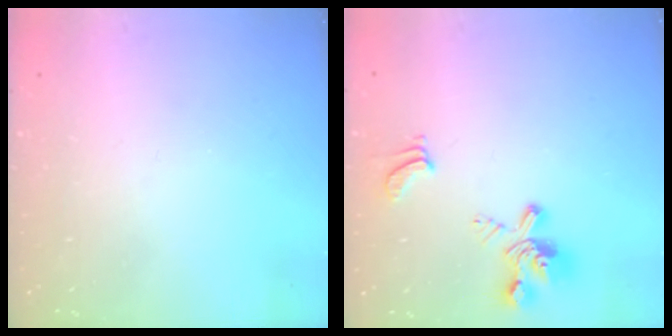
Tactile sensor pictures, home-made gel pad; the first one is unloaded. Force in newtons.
{"total": 4.5, "press": 4.3, "slide": 1.4}